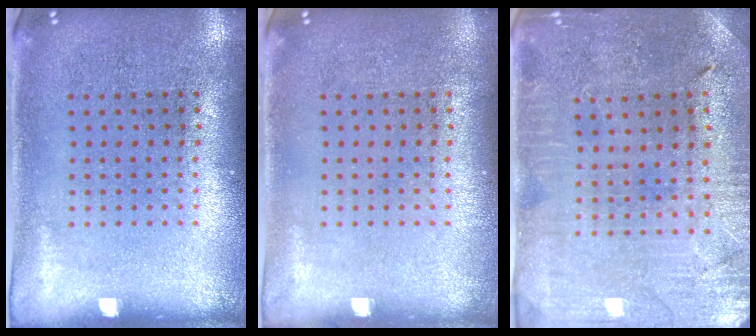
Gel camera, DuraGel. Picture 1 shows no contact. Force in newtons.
{"total": 0.0}
{"total": 0.7, "press": 0.6, "slide": 0.3}